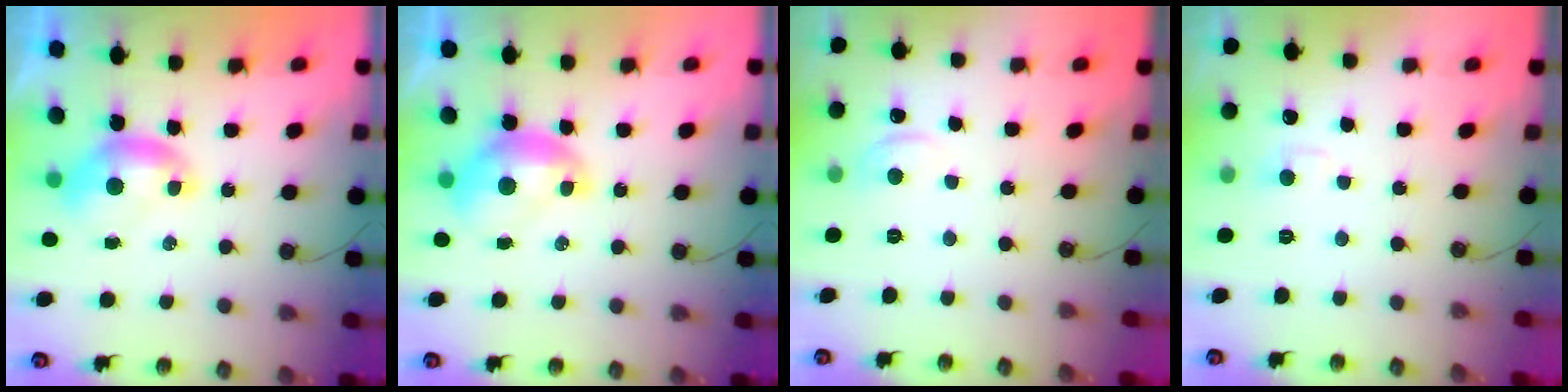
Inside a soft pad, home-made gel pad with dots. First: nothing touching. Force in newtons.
{"total": 1.8, "press": 1.8, "slide": 0.2}
{"total": 1.8, "press": 1.7, "slide": 0.7}
{"total": 1.4, "press": 1.2, "slide": 0.8}